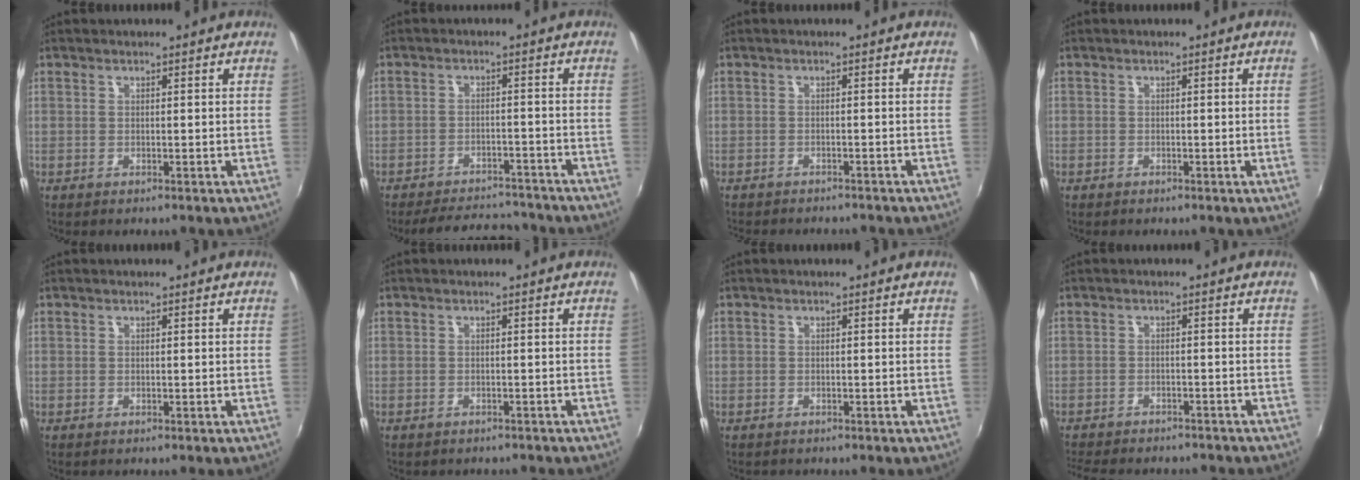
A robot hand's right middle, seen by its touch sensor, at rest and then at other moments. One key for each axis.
{"total": 11.8, "fx": -10.4, "fy": 3.9, "fz": 3.8, "tx": -0.094, "ty": 0.016, "tz": -0.137}
{"total": 5.2, "fx": -4.8, "fy": 1.1, "fz": 1.7, "tx": -0.046, "ty": -0.012, "tz": -0.069}
{"total": 0.7, "fx": -0.2, "fy": -0.4, "fz": 0.6, "tx": -0.008, "ty": -0.001, "tz": -0.004}
{"total": 0.0}
{"total": 2.5, "fx": -2.3, "fy": 0.8, "fz": 0.7, "tx": -0.017, "ty": -0.011, "tz": -0.027}
{"total": 0.6, "fx": -0.5, "fy": 0.3, "fz": -0.1, "tx": -0.001, "ty": 0.001, "tz": -0.009}
{"total": 11.5, "fx": -10.1, "fy": 3.0, "fz": 4.6, "tx": -0.107, "ty": -0.020, "tz": -0.146}